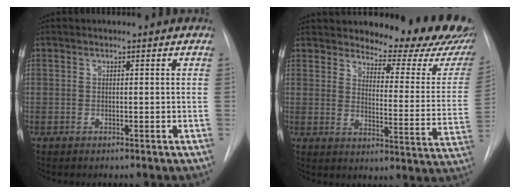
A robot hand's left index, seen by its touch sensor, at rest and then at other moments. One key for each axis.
{"total": 19.5, "fx": 17.5, "fy": 4.1, "fz": 7.7, "tx": -0.089, "ty": -0.084, "tz": 0.201}